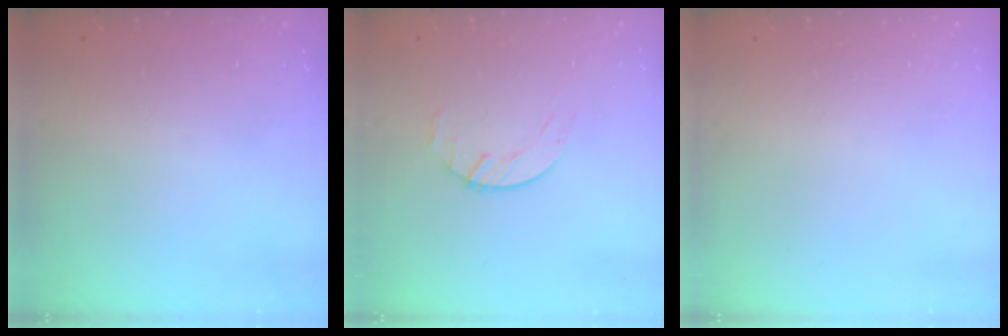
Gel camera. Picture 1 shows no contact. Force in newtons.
{"total": 1.6, "press": 1.6, "slide": 0.3}
{"total": 0.0}